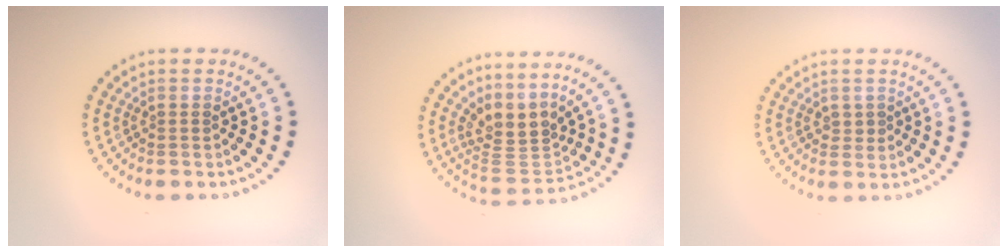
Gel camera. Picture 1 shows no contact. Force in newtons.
{"total": 3.5, "press": 2.5, "slide": 2.5}
{"total": 0.6, "press": 0.5, "slide": 0.2}